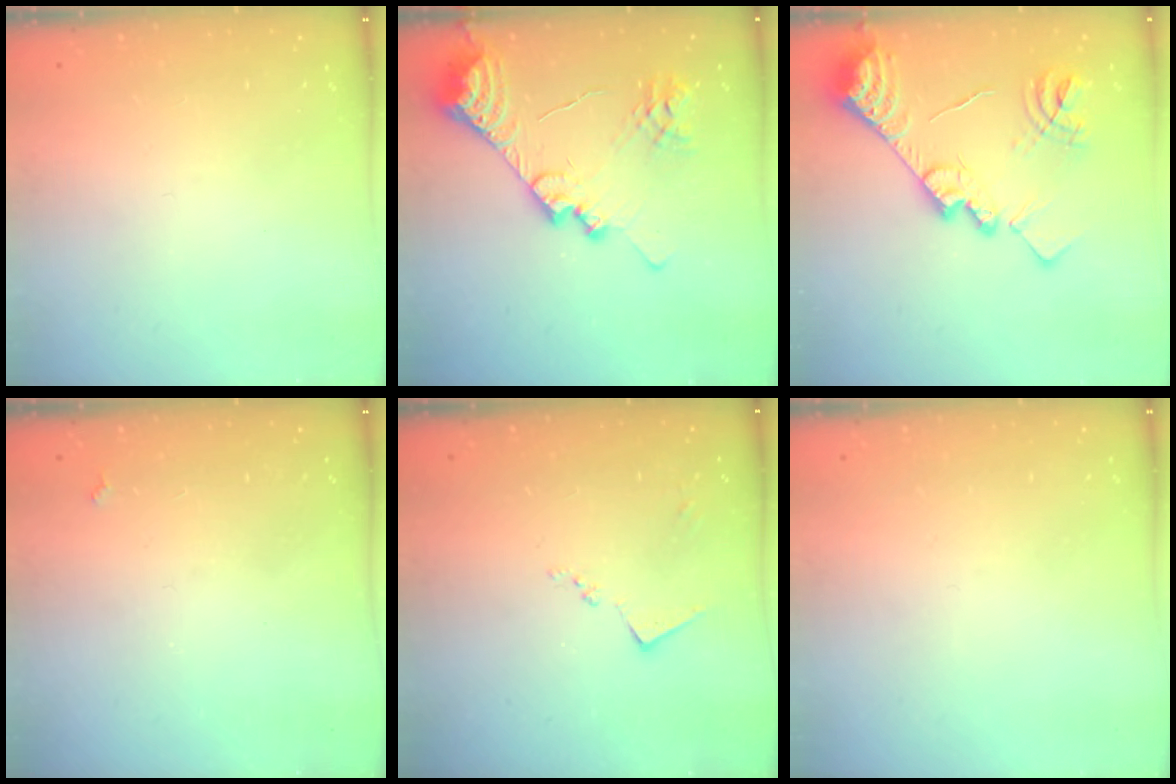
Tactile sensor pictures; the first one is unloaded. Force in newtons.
{"total": 21.7, "press": 21.6, "slide": 2.7}
{"total": 20.4, "press": 20.4, "slide": 1.3}
{"total": 1.7, "press": 1.7, "slide": 0.4}
{"total": 8.5, "press": 8.4, "slide": 0.5}
{"total": 0.0}